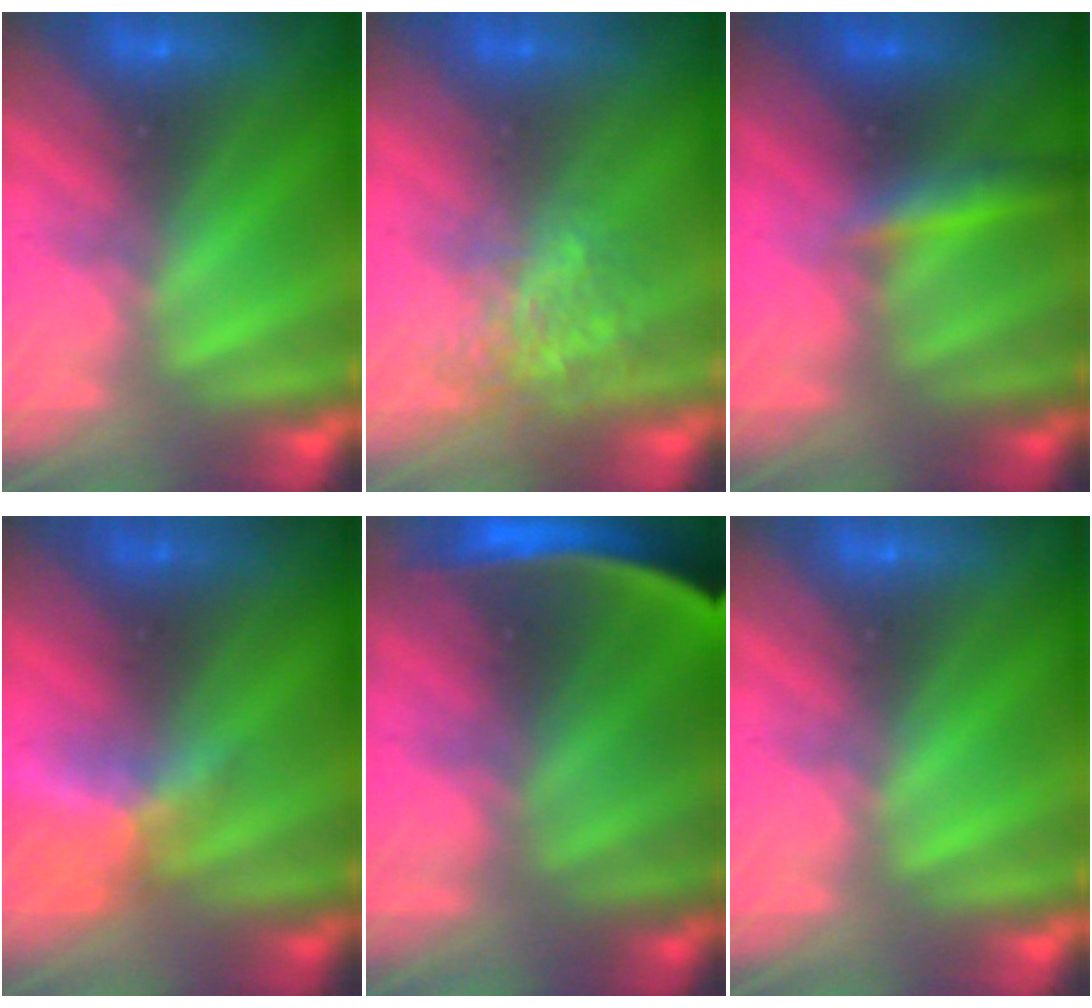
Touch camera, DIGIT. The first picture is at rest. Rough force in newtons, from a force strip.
{"total": 3.3}
{"total": 2.9}
{"total": 2.3}
{"total": 9.1}
{"total": 0.0}